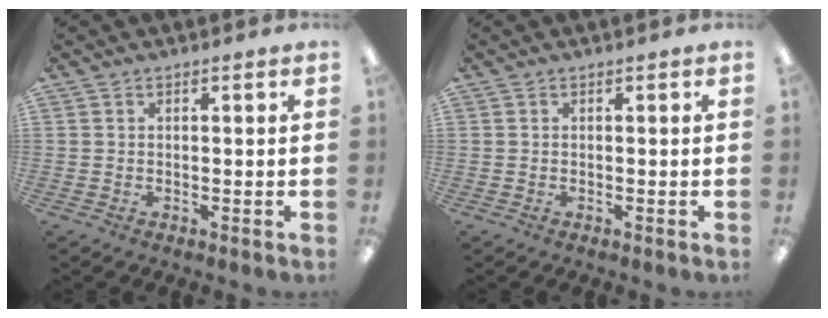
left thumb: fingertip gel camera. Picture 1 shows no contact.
{"total": 0.0}